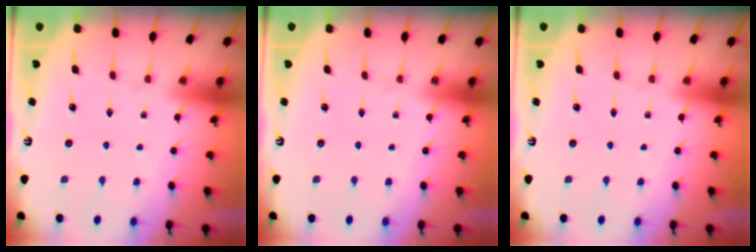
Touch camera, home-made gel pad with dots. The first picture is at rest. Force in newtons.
{"total": 0.0}
{"total": 0.0}